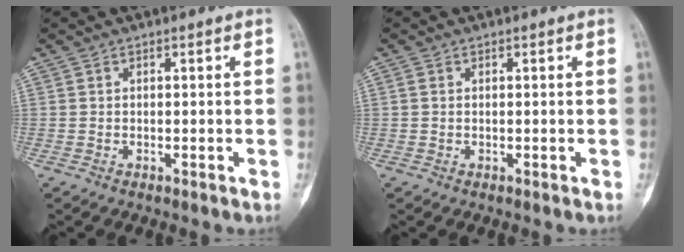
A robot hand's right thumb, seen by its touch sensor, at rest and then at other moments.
{"total": 0.6, "force": [0.1, 0.4, 0.4], "torque": [-0.009, -0.001, 0.001]}